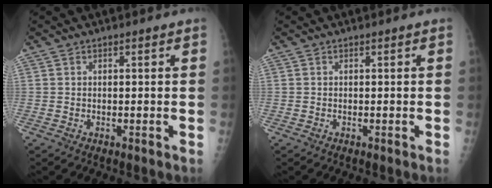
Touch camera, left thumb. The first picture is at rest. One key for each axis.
{"total": 0.0}